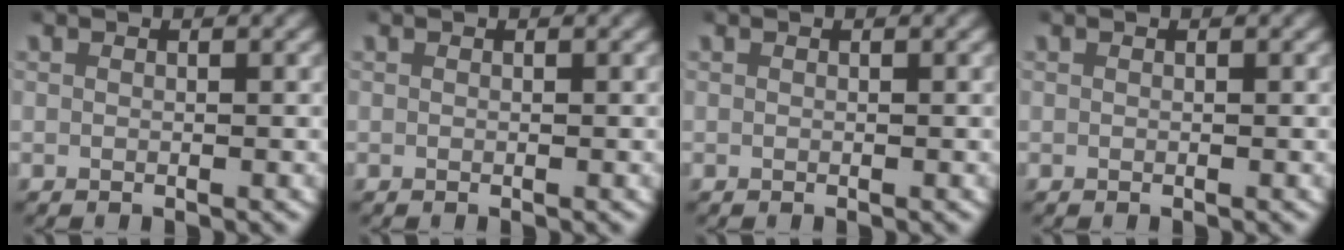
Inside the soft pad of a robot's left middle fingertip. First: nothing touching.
{"total": 0.0}
{"total": 0.0}
{"total": 0.0}